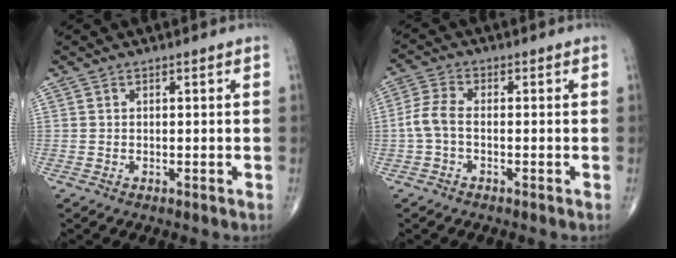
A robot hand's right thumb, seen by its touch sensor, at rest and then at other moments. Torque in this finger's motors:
{"motor_torque": [-0.18, 0.20, 0.48, -0.28, 0.18]}